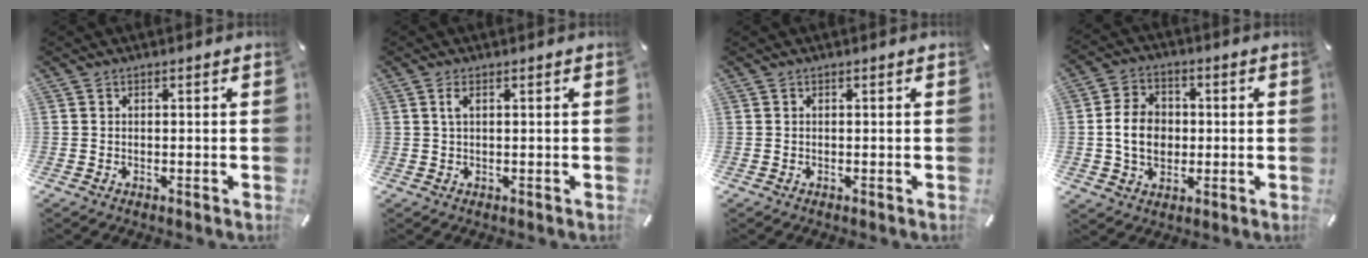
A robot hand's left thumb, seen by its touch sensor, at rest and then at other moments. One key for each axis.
{"total": 1.7, "fx": 0.5, "fy": 0.3, "fz": 1.6, "tx": -0.035, "ty": 0.002, "tz": 0.008}
{"total": 0.0}
{"total": 9.1, "fx": -0.2, "fy": 7.4, "fz": 5.2, "tx": -0.111, "ty": 0.010, "tz": -0.003}